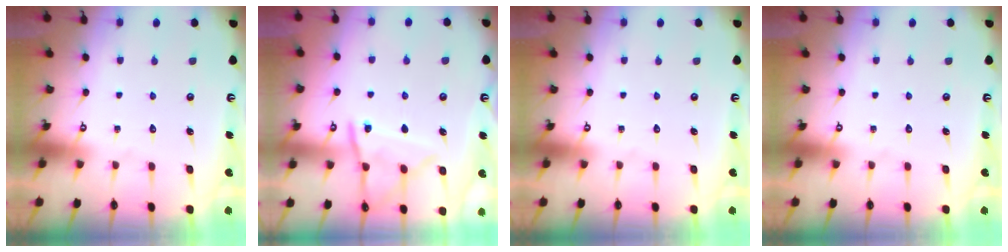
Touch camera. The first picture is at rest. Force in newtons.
{"total": 11.5, "press": 11.4, "slide": 1.0}
{"total": 0.0}
{"total": 0.0}